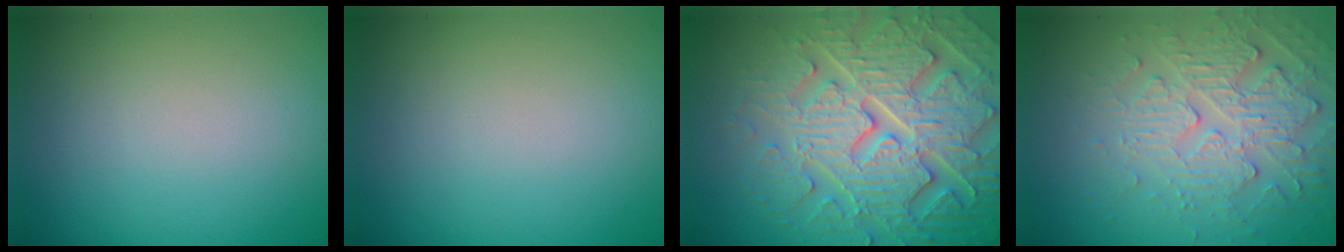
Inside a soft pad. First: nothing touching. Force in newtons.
{"total": 0.0}
{"total": 7.8, "press": 7.6, "slide": 2.0}
{"total": 4.1, "press": 3.5, "slide": 2.2}